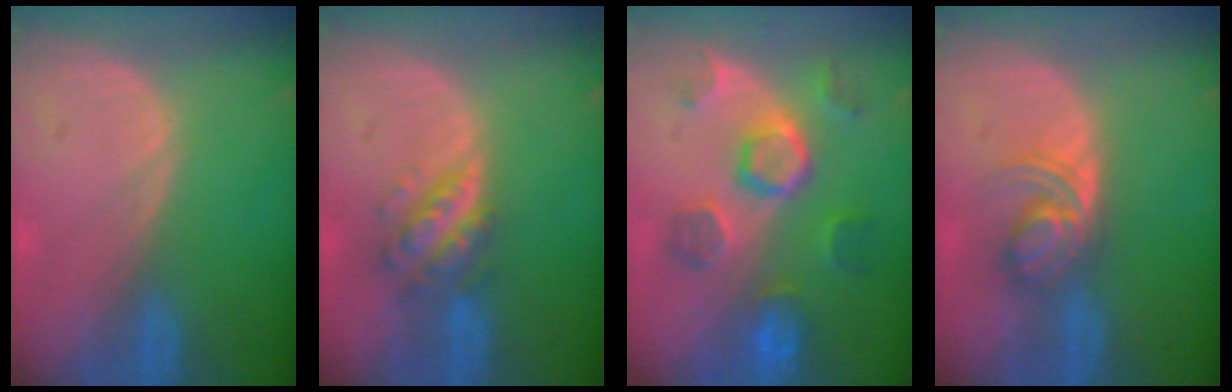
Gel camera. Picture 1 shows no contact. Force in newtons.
{"total": 5.5, "press": 5.1, "slide": 2.0}
{"total": 8.3, "press": 8.2, "slide": 1.2}
{"total": 5.7, "press": 5.2, "slide": 2.4}